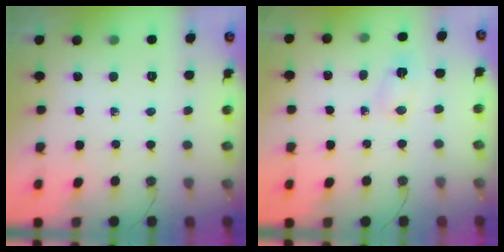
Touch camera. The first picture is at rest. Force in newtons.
{"total": 2.5, "press": 2.4, "slide": 0.5}